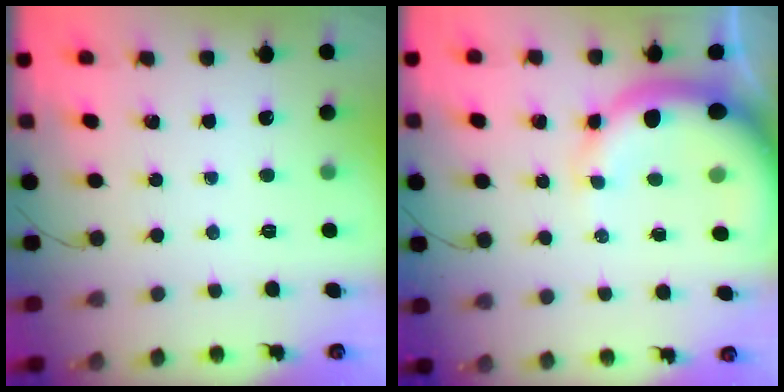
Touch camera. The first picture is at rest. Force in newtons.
{"total": 11.0, "press": 10.7, "slide": 2.4}